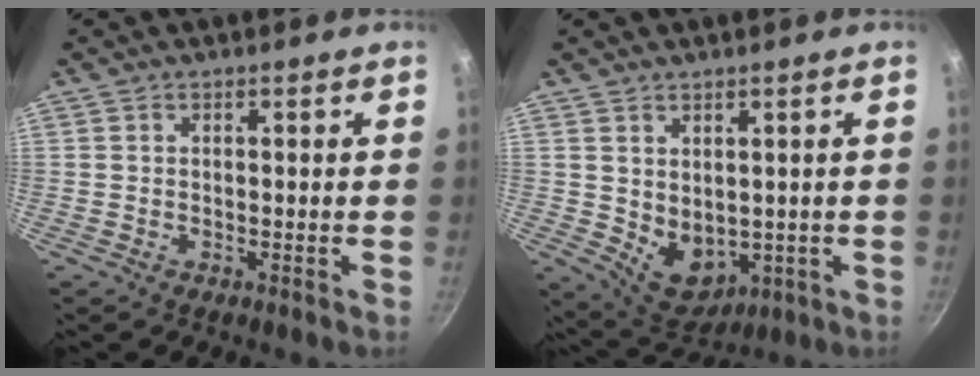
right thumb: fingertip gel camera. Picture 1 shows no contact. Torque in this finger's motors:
{"motor_torque": [-0.97, 0.56, 0.31, 0.54, 0.03]}